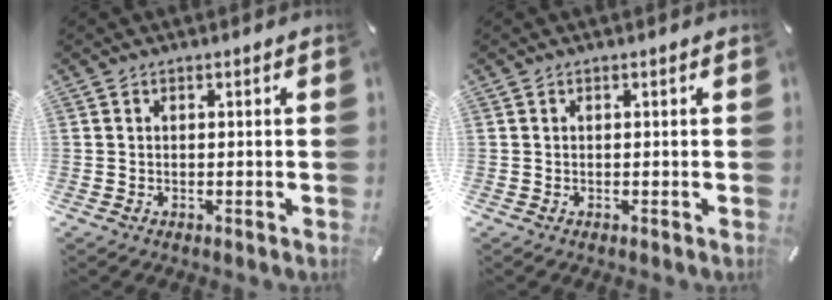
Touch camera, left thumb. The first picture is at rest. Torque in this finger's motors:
{"motor_torque": [0.00, 0.00, -0.01, 0.01, 0.00]}